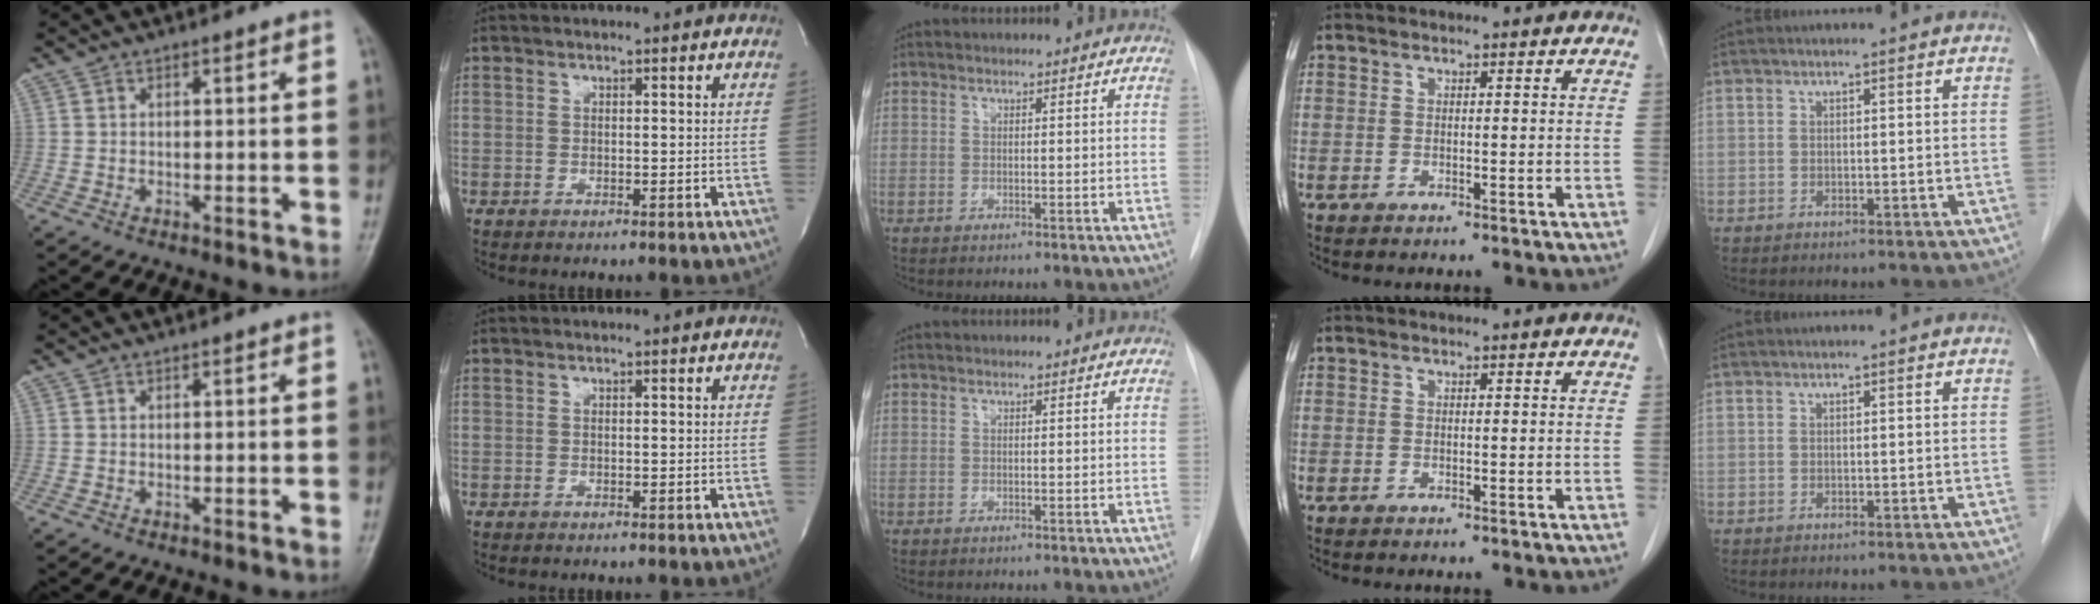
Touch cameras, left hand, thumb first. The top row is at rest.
{}